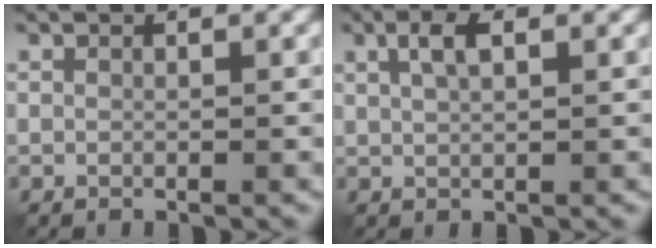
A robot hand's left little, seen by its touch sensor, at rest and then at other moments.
{"total": 2.5, "force": [0.4, 1.1, 2.2], "torque": [-0.046, 0.004, 0.010]}